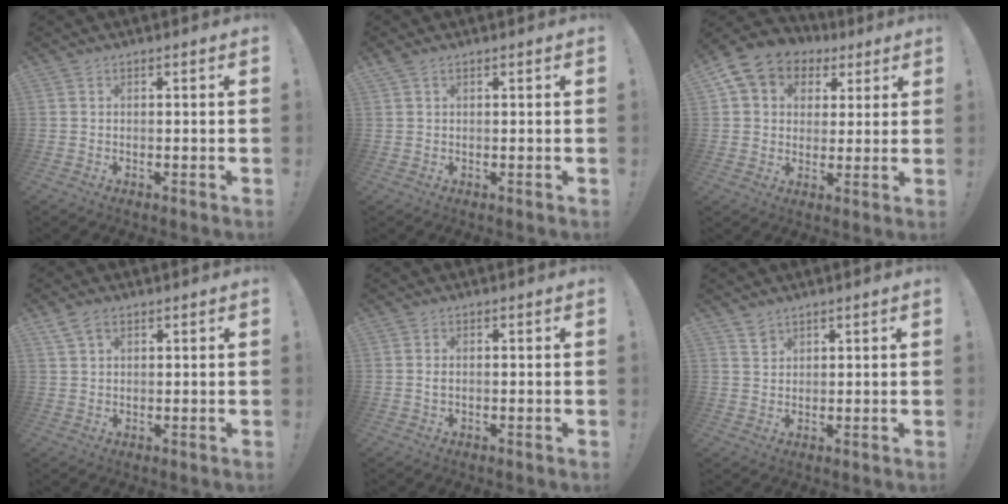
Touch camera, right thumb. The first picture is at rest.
{"total": 1.3, "force": [0.8, 0.7, 0.8], "torque": [-0.017, 0.002, 0.015]}
{"total": 10.0, "force": [4.0, 8.3, 3.8], "torque": [-0.058, -0.018, 0.081]}
{"total": 4.4, "force": [2.6, 2.5, 2.5], "torque": [-0.049, -0.002, 0.051]}
{"total": 0.9, "force": [-0.1, 0.4, 0.8], "torque": [-0.015, 0.003, -0.003]}
{"total": 2.9, "force": [2.3, 1.7, 0.6], "torque": [-0.001, -0.017, 0.042]}